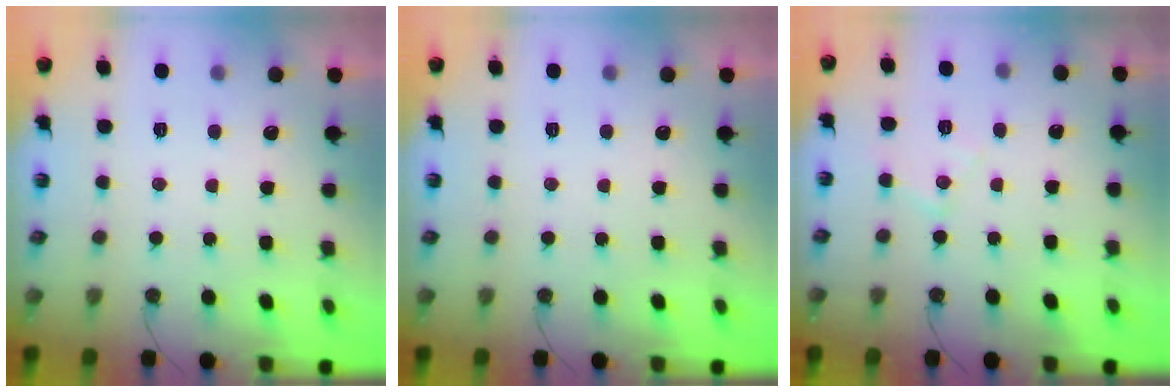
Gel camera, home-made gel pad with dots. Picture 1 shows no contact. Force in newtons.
{"total": 0.0}
{"total": 6.9, "press": 6.9, "slide": 0.5}